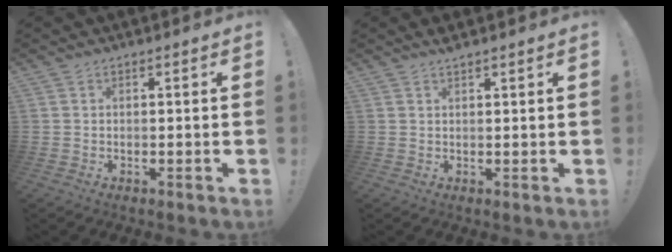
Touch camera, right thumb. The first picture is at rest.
{"total": 1.2, "force": [1.1, -0.2, 0.5], "torque": [-0.018, 0.000, 0.021]}